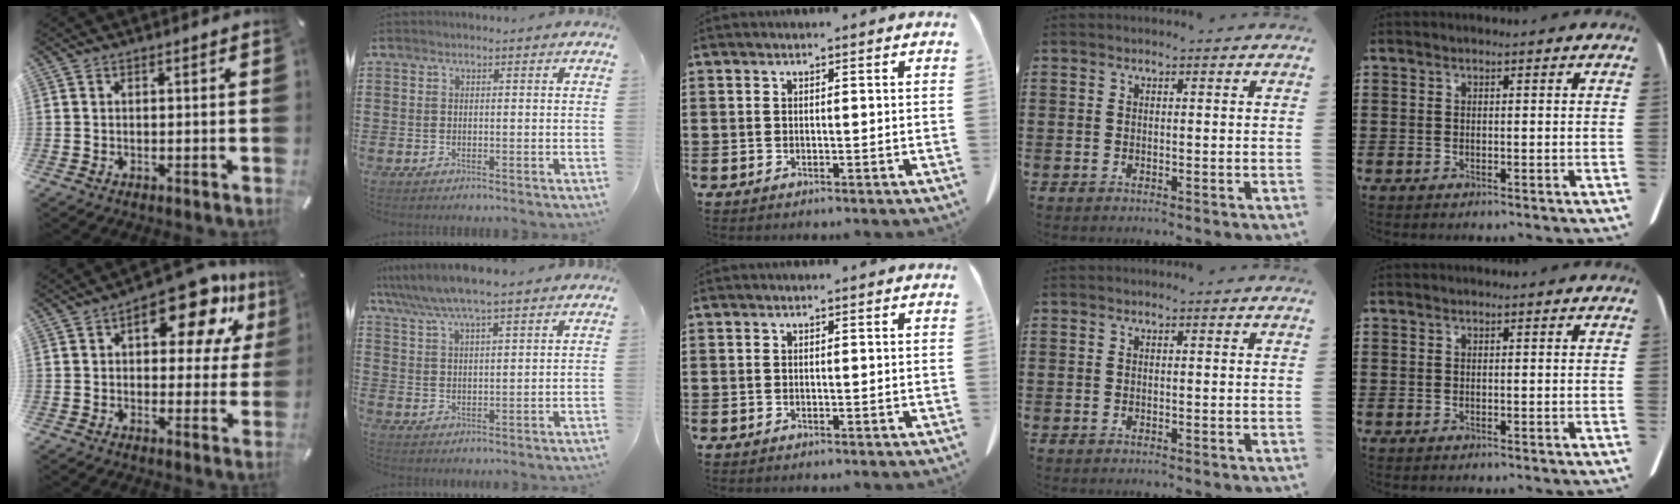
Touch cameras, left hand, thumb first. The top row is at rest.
{"thumb": {"total": 16.4, "force": [8.5, 7.4, 12.0], "torque": [-0.159, -0.041, 0.134]}, "index": {"total": 6.5, "force": [5.5, 0.7, 3.4], "torque": [-0.082, -0.019, 0.097]}}